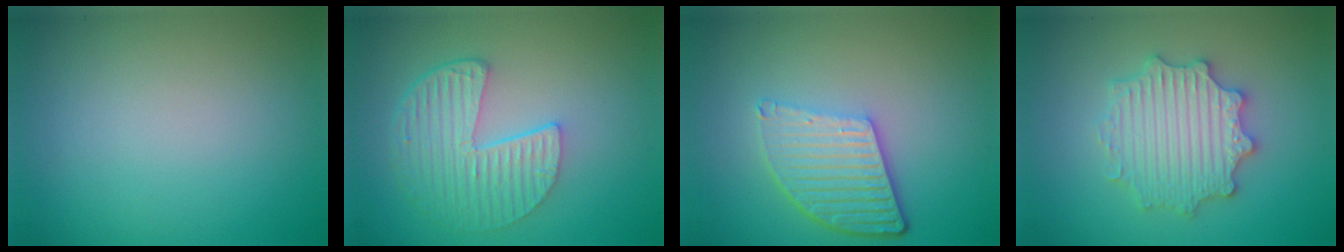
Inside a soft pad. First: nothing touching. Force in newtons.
{"total": 5.4, "press": 4.0, "slide": 3.6}
{"total": 5.4, "press": 3.9, "slide": 3.8}
{"total": 5.4, "press": 5.3, "slide": 0.9}